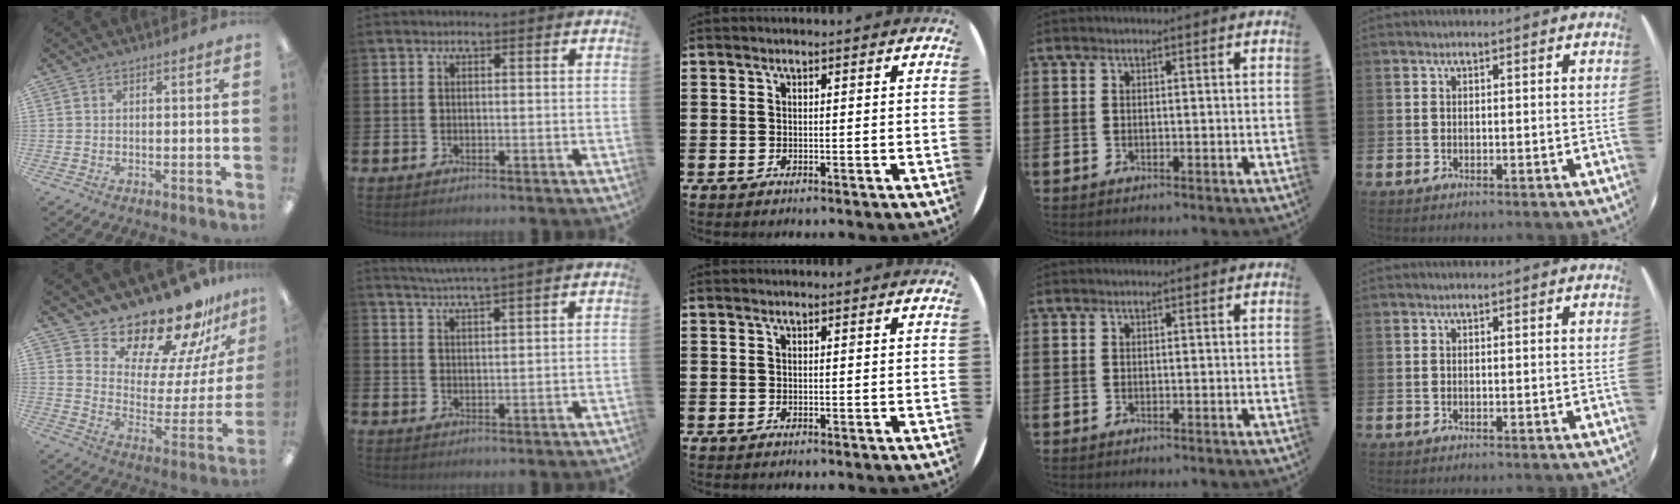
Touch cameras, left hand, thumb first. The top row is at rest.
{"thumb": {"total": 17.8, "force": [16.5, 4.4, 4.9], "torque": [-0.081, -0.155, 0.276]}, "index": {"total": 3.8, "force": [3.6, -0.8, 0.7], "torque": [-0.030, -0.013, 0.067]}}